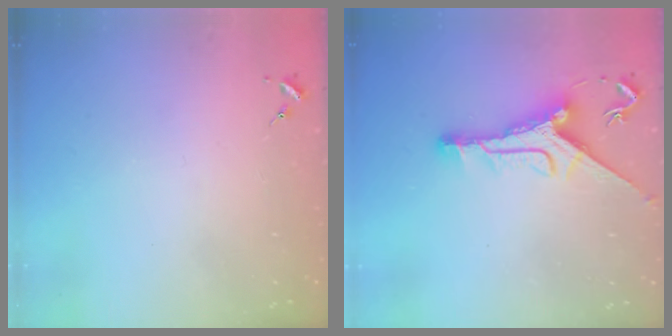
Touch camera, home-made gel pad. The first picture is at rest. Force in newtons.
{"total": 11.2, "press": 11.2, "slide": 0.9}